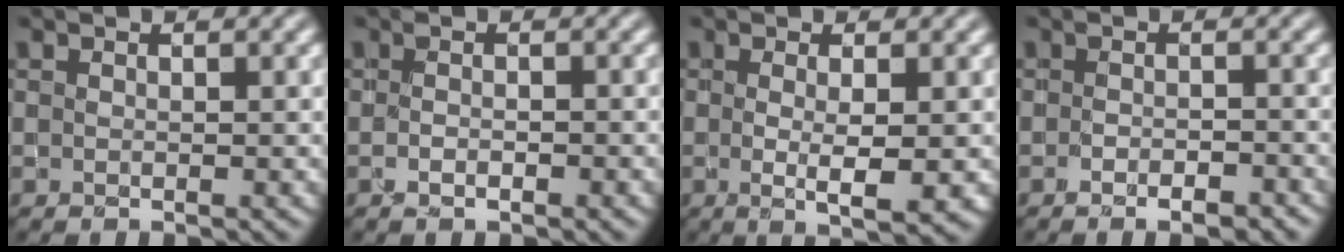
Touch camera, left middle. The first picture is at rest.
{"total": 1.2, "force": [-0.5, 0.5, 0.9], "torque": [-0.020, -0.002, -0.011]}
{"total": 3.3, "force": [-0.2, 0.5, 3.2], "torque": [-0.059, -0.008, 0.001]}
{"total": 2.4, "force": [-1.4, 1.0, 1.6], "torque": [-0.023, 0.002, -0.018]}